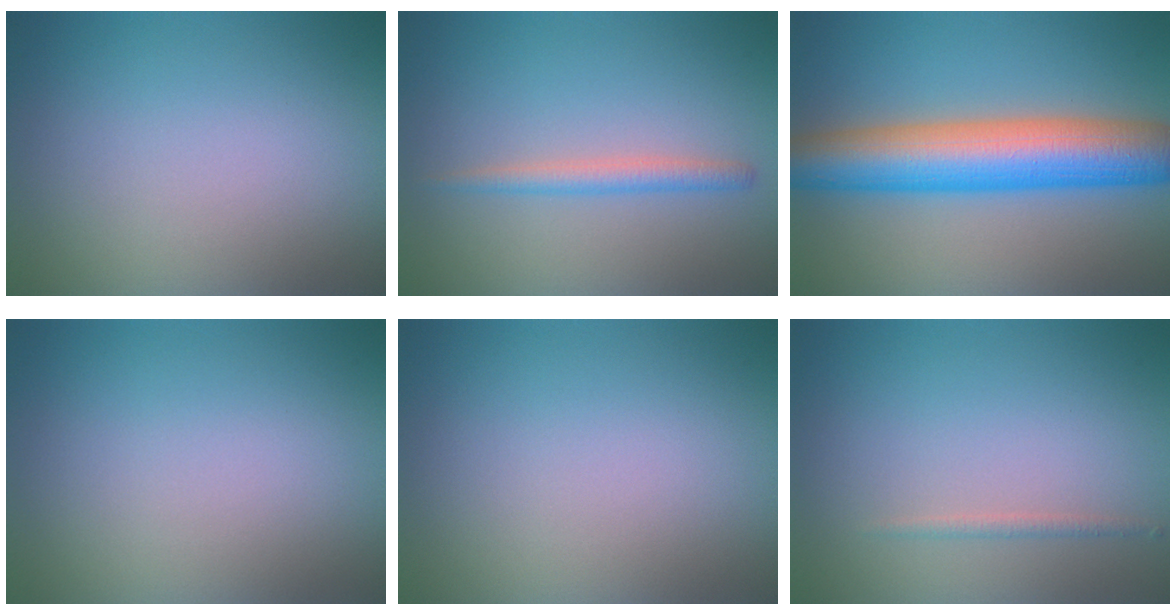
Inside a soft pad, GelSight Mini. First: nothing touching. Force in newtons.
{"total": 1.8, "press": 1.8, "slide": 0.1}
{"total": 10.1, "press": 10.1, "slide": 0.3}
{"total": 0.0}
{"total": 0.0}
{"total": 0.8, "press": 0.8, "slide": 0.0}